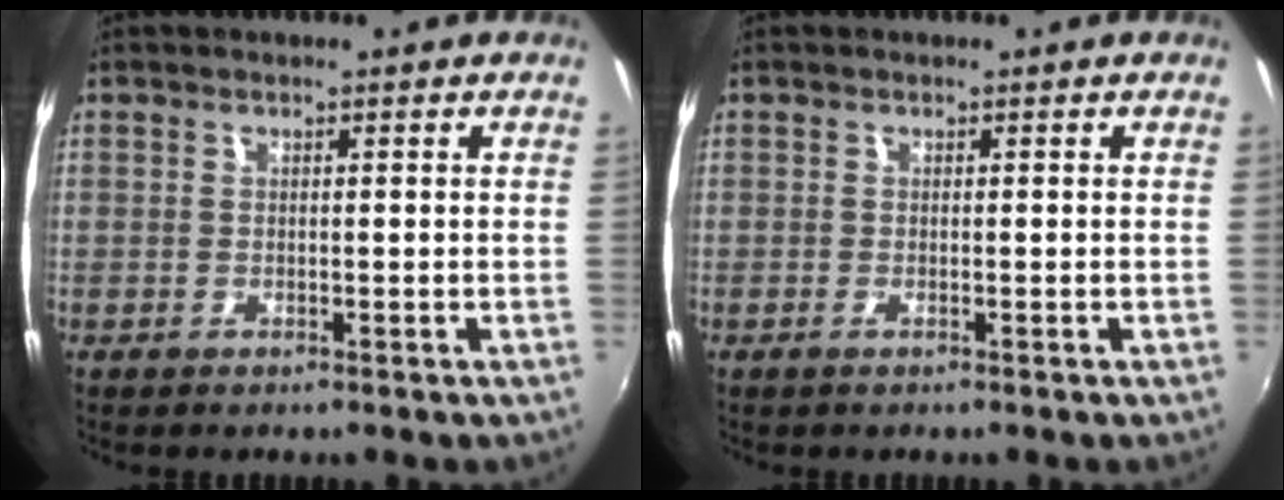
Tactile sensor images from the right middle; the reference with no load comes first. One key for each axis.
{"total": 0.6, "fx": -0.4, "fy": 0.0, "fz": 0.5, "tx": -0.008, "ty": -0.001, "tz": -0.009}